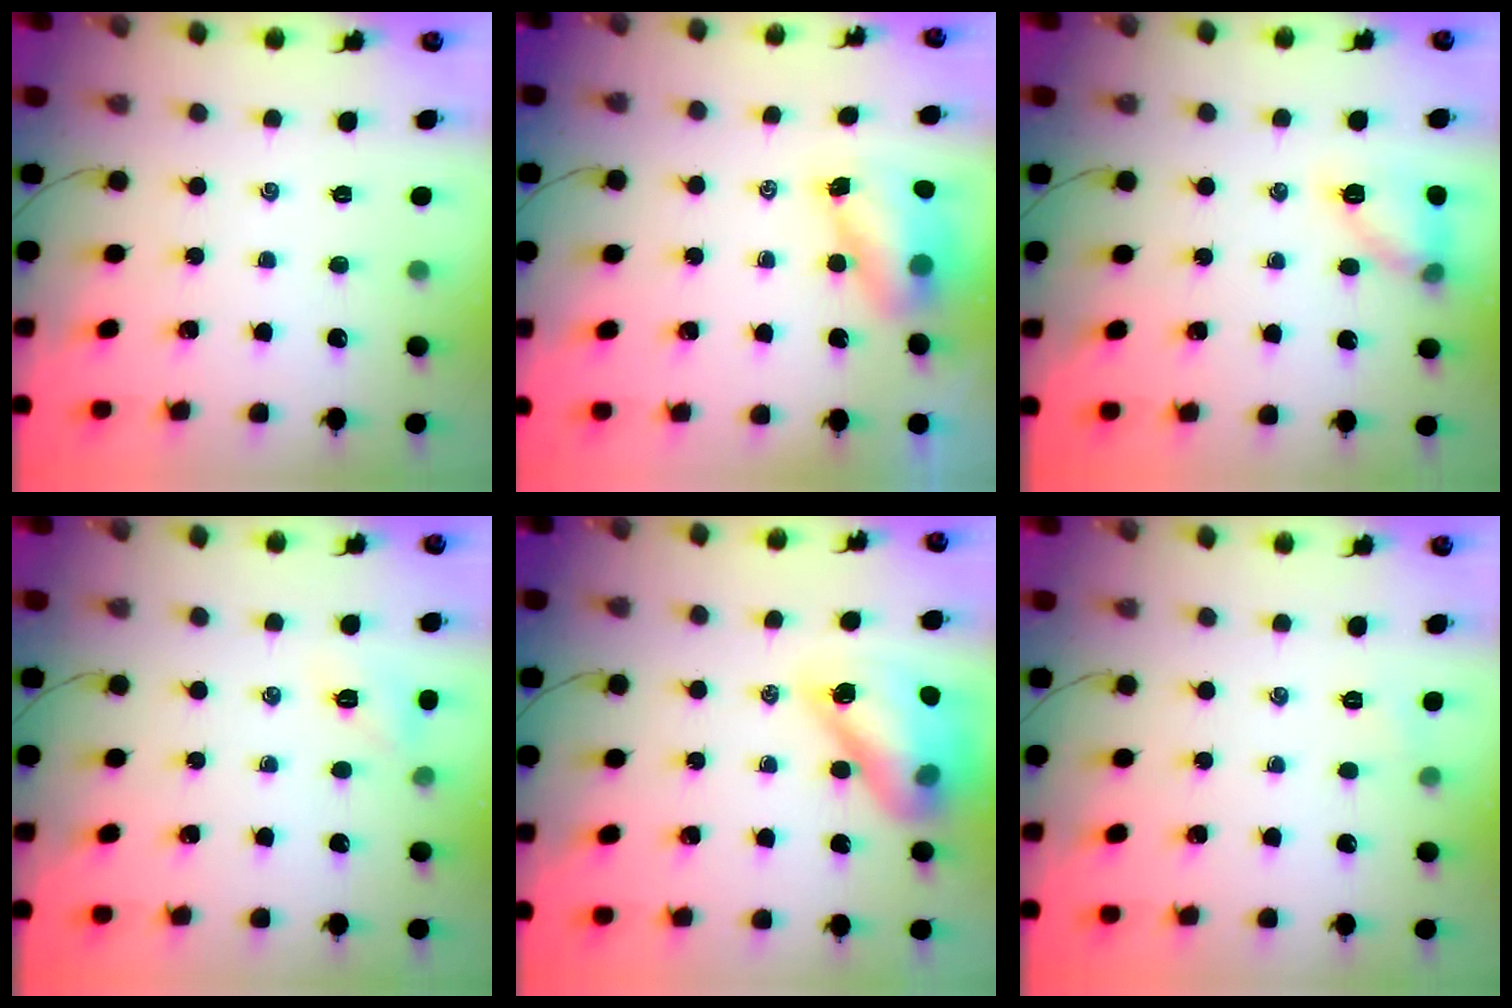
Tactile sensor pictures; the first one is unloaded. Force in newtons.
{"total": 6.7, "press": 6.6, "slide": 0.9}
{"total": 10.5, "press": 10.5, "slide": 0.6}
{"total": 6.9, "press": 6.7, "slide": 1.4}
{"total": 16.0, "press": 15.4, "slide": 4.3}
{"total": 3.6, "press": 3.4, "slide": 1.1}